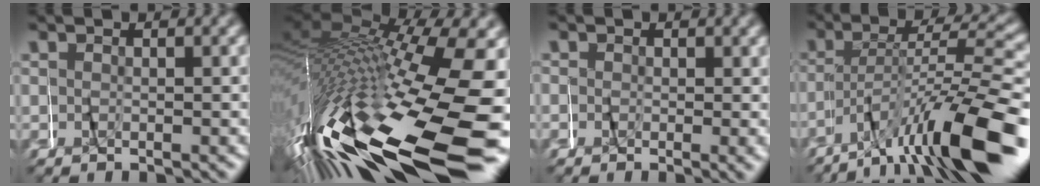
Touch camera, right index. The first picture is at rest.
{"total": 24.1, "force": [-4.6, 12.2, 20.2], "torque": [-0.365, -0.055, -0.029]}
{"total": 0.9, "force": [0.3, 0.8, 0.4], "torque": [0.004, -0.004, 0.002]}
{"total": 9.3, "force": [-5.7, 1.6, 7.2], "torque": [-0.108, 0.005, -0.086]}